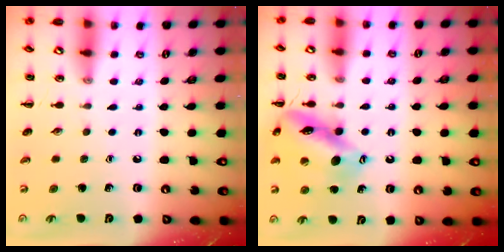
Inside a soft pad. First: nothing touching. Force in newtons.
{"total": 15.3, "press": 15.2, "slide": 2.2}